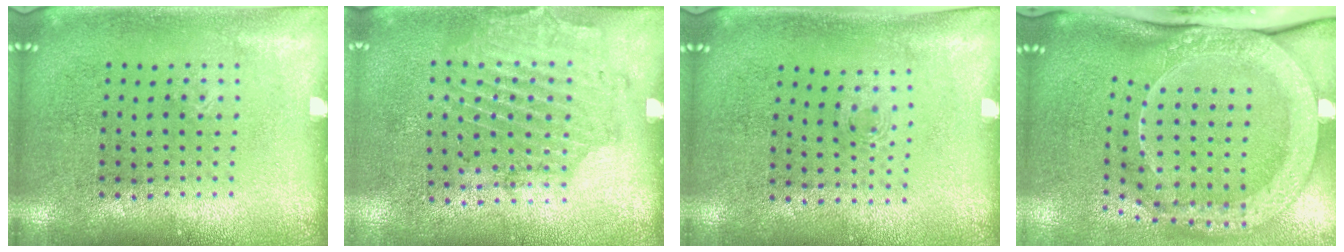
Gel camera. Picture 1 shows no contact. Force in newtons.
{"total": 1.7, "press": 1.2, "slide": 1.2}
{"total": 0.5, "press": 0.3, "slide": 0.4}
{"total": 3.2, "press": 2.3, "slide": 2.3}